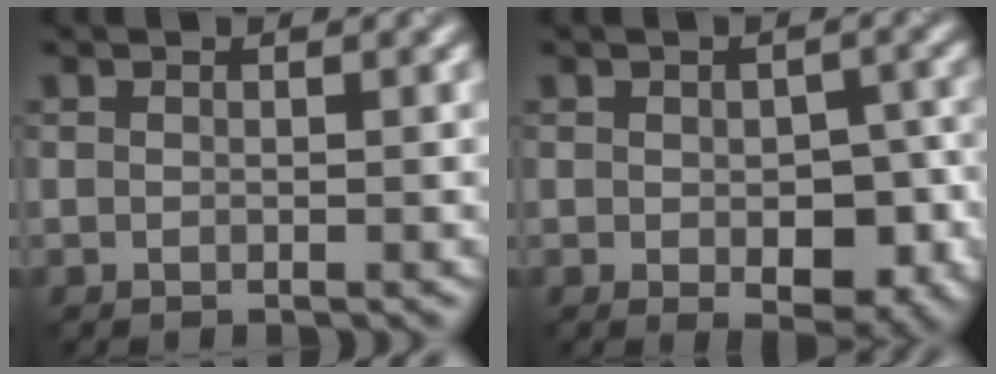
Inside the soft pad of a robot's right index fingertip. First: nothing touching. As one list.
[{"total": 5.3, "force": [-1.1, 2.8, 4.3], "torque": [-0.055, -0.011, -0.010]}]